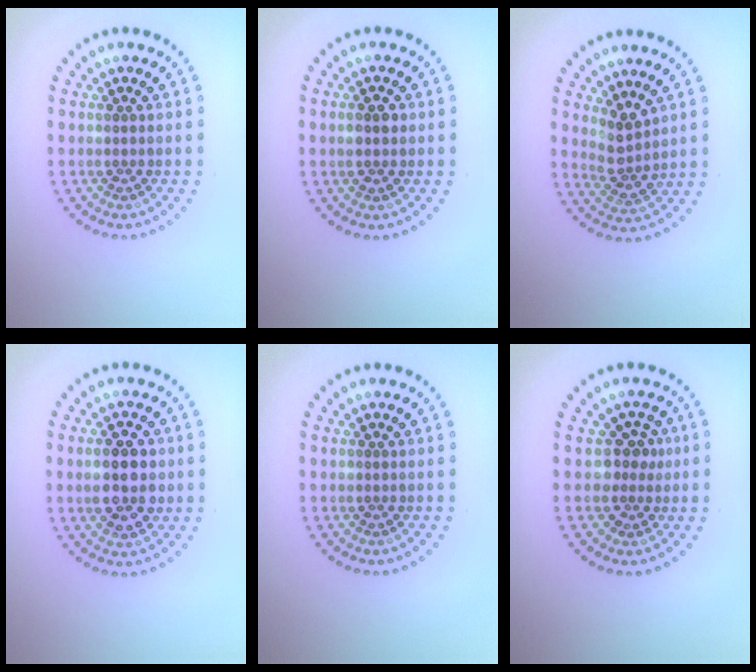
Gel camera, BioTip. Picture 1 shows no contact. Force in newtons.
{"total": 1.3, "press": 1.3, "slide": 0.2}
{"total": 2.7, "press": 1.9, "slide": 1.8}
{"total": 4.8, "press": 4.8, "slide": 0.2}
{"total": 0.0}
{"total": 2.3, "press": 1.8, "slide": 1.6}